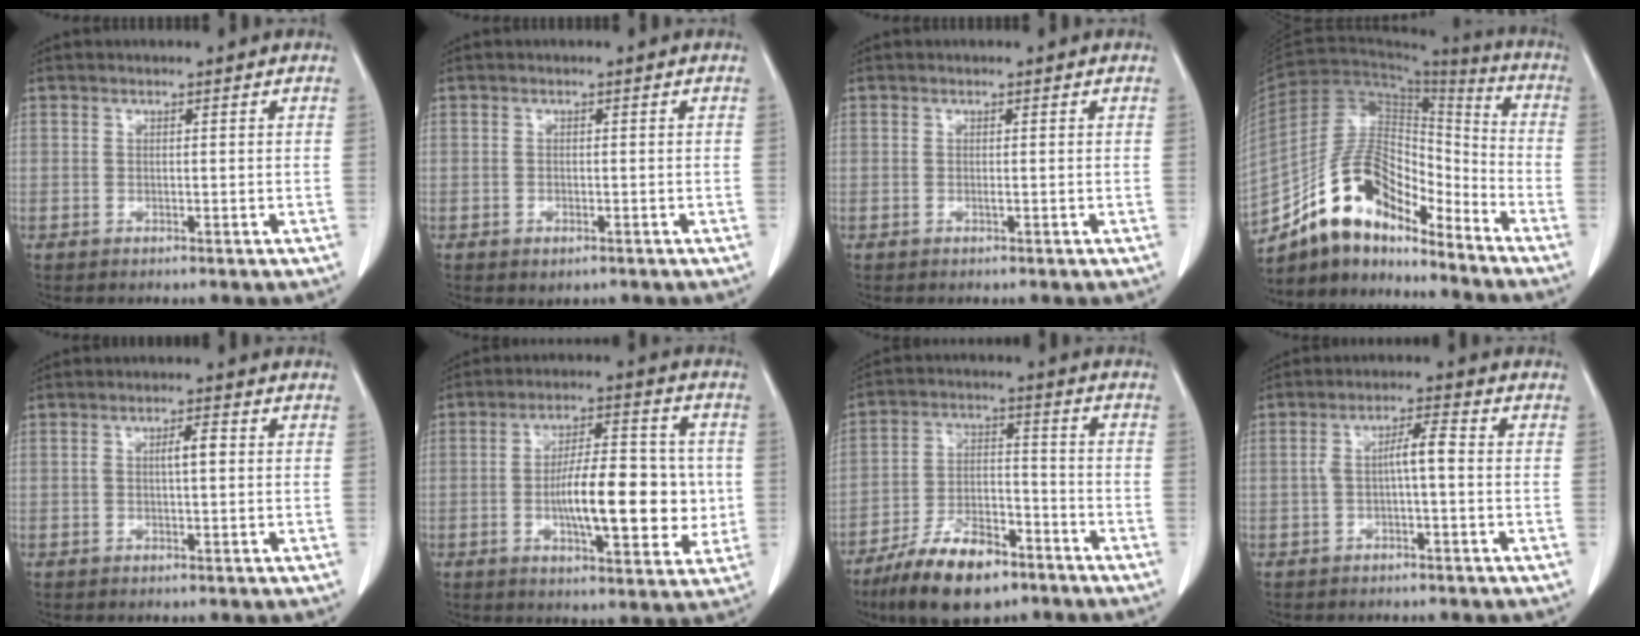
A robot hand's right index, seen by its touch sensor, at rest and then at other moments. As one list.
[{"total": 1.8, "force": [-0.8, 1.2, 1.1], "torque": [-0.014, 0.000, 0.002]}, {"total": 0.0}, {"total": 15.1, "force": [-12.3, 5.7, 6.6], "torque": [-0.112, 0.052, -0.219]}, {"total": 2.6, "force": [0.2, 0.7, 2.5], "torque": [-0.045, 0.009, 0.004]}, {"total": 14.1, "force": [-1.6, 4.5, 13.3], "torque": [-0.212, 0.017, -0.024]}, {"total": 13.1, "force": [-9.0, 4.8, 8.1], "torque": [-0.148, 0.002, -0.159]}, {"total": 4.2, "force": [-0.6, 0.7, 4.1], "torque": [-0.073, 0.018, -0.006]}]